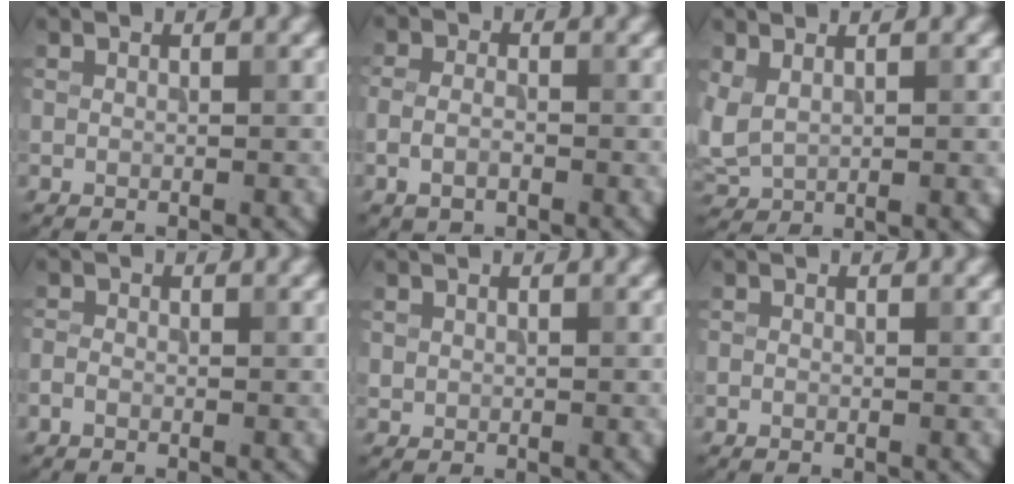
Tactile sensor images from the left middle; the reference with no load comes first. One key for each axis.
{"total": 2.2, "fx": -0.7, "fy": 1.4, "fz": 1.5, "tx": -0.035, "ty": -0.001, "tz": -0.016}
{"total": 2.7, "fx": 1.0, "fy": 1.5, "fz": 2.1, "tx": -0.051, "ty": -0.003, "tz": 0.028}
{"total": 1.0, "fx": -0.6, "fy": 0.6, "fz": 0.5, "tx": -0.009, "ty": 0.001, "tz": -0.015}
{"total": 0.6, "fx": 0.2, "fy": 0.6, "fz": 0.1, "tx": 0.003, "ty": -0.004, "tz": 0.006}
{"total": 0.0}